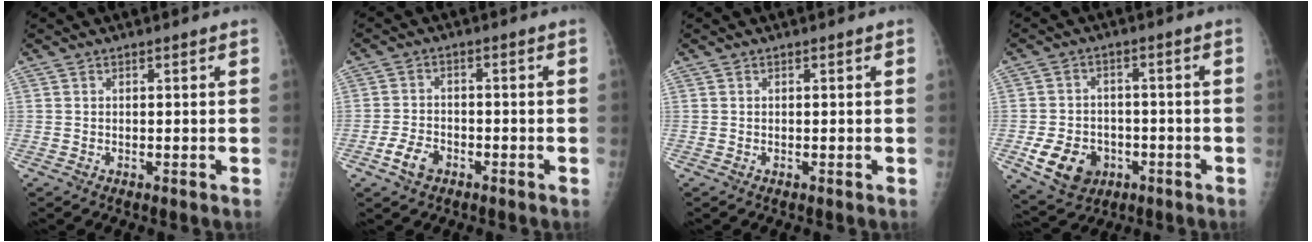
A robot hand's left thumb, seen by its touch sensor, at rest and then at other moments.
{"total": 4.8, "force": [-2.6, 3.1, 2.5], "torque": [-0.043, 0.017, -0.046]}
{"total": 0.0}
{"total": 10.1, "force": [-3.6, 7.9, 5.1], "torque": [-0.072, 0.017, -0.049]}